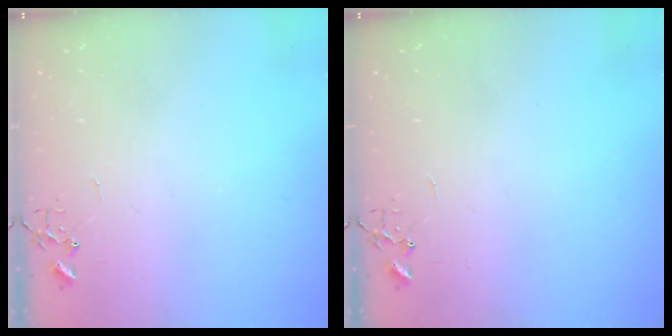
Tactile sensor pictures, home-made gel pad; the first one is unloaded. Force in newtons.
{"total": 0.0}